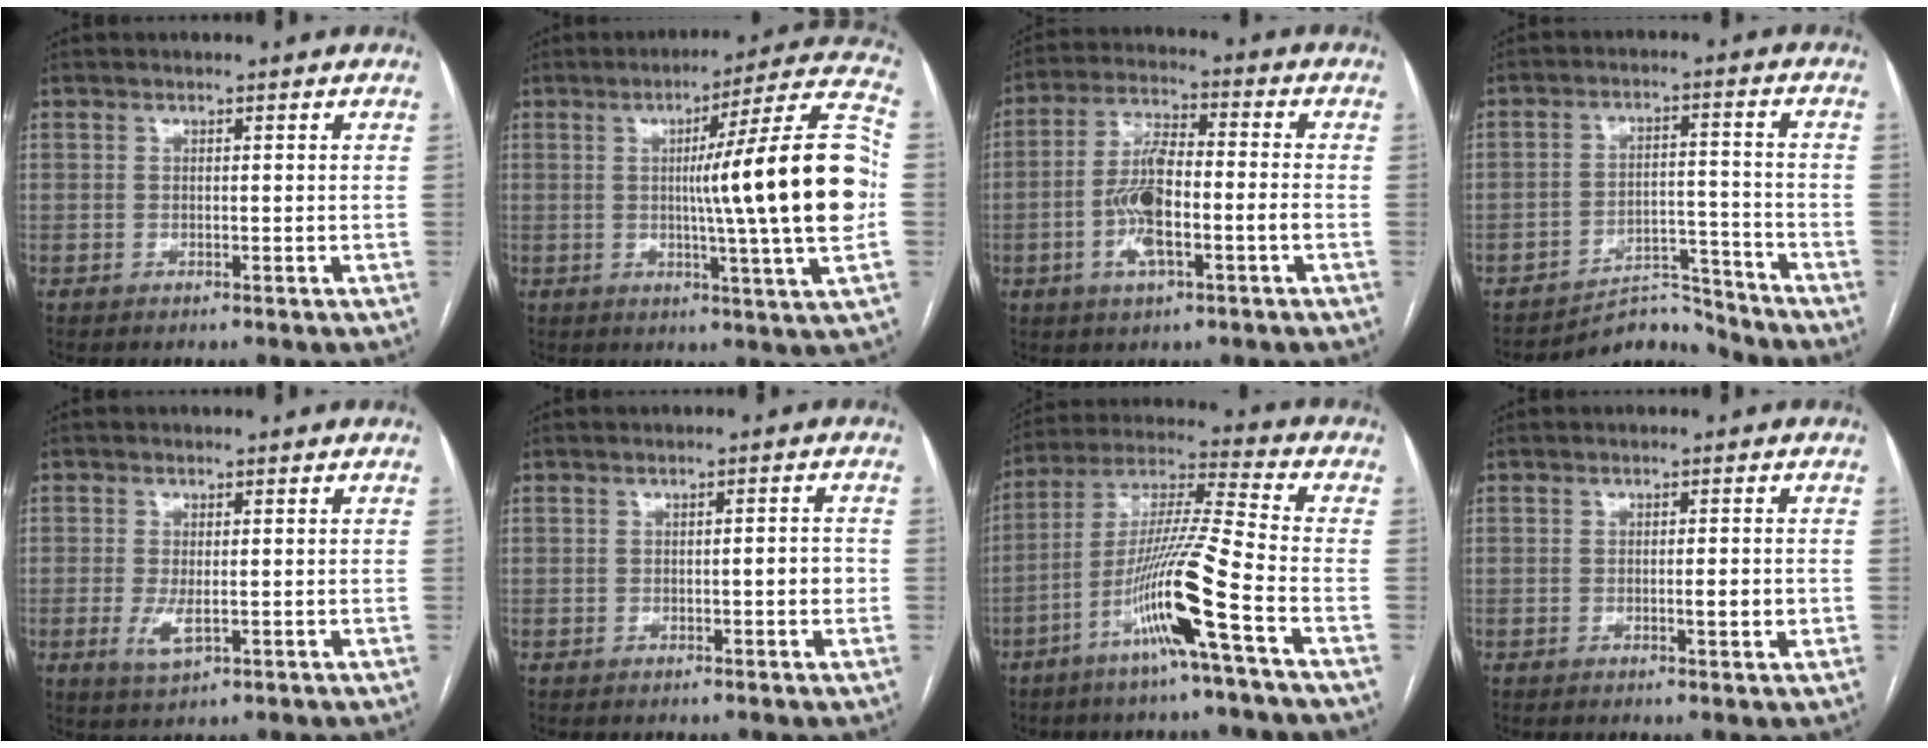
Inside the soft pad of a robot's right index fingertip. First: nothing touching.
{"total": 20.1, "force": [-0.2, -1.6, 20.0], "torque": [-0.269, 0.003, -0.016]}
{"total": 9.9, "force": [-2.6, 2.3, 9.3], "torque": [-0.187, 0.015, -0.049]}
{"total": 6.4, "force": [-6.2, 0.9, -1.1], "torque": [0.026, 0.035, -0.097]}
{"total": 3.4, "force": [-0.7, 1.4, 3.1], "torque": [-0.062, -0.007, -0.007]}
{"total": 2.2, "force": [-0.5, 0.5, 2.1], "torque": [-0.029, 0.003, -0.007]}
{"total": 14.0, "force": [-6.3, -1.6, 12.4], "torque": [-0.239, -0.004, -0.122]}
{"total": 2.3, "force": [-0.4, 0.4, 2.3], "torque": [-0.036, 0.001, -0.004]}